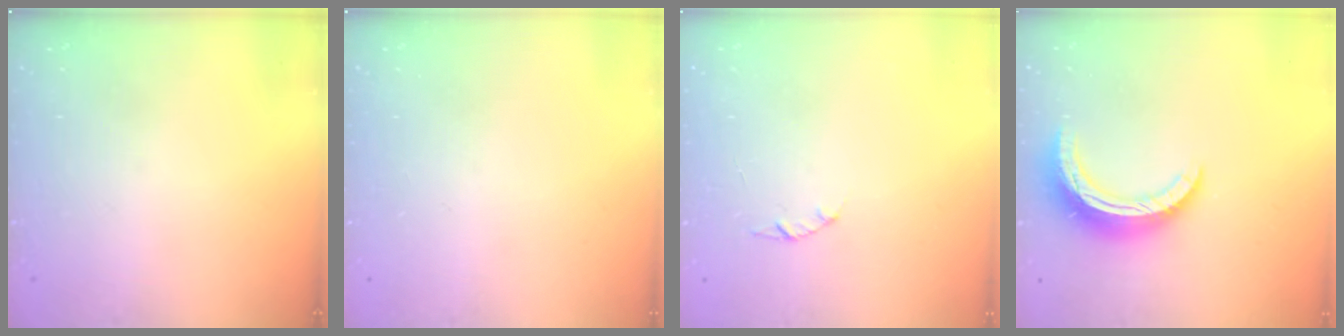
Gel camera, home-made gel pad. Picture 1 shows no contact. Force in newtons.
{"total": 0.0}
{"total": 1.4, "press": 1.4, "slide": 0.3}
{"total": 12.2, "press": 12.1, "slide": 0.9}